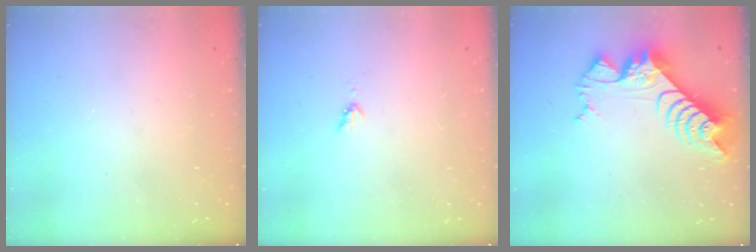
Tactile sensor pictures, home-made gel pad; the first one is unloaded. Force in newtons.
{"total": 2.8, "press": 2.8, "slide": 0.4}
{"total": 10.6, "press": 10.6, "slide": 0.9}